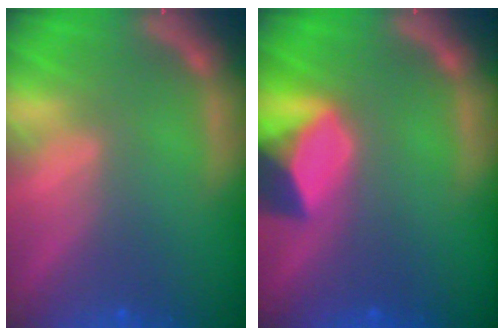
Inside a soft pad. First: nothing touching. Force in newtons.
{"total": 5.9}